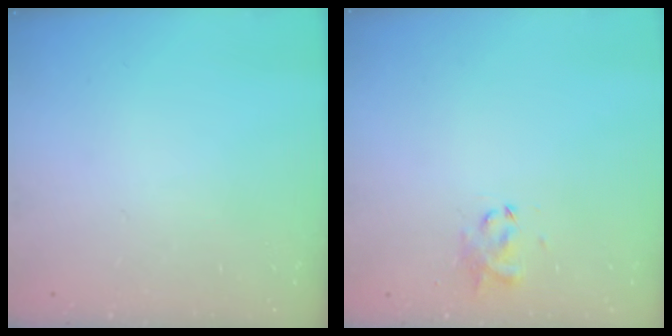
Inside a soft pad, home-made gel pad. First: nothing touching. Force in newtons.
{"total": 2.9, "press": 2.8, "slide": 1.0}